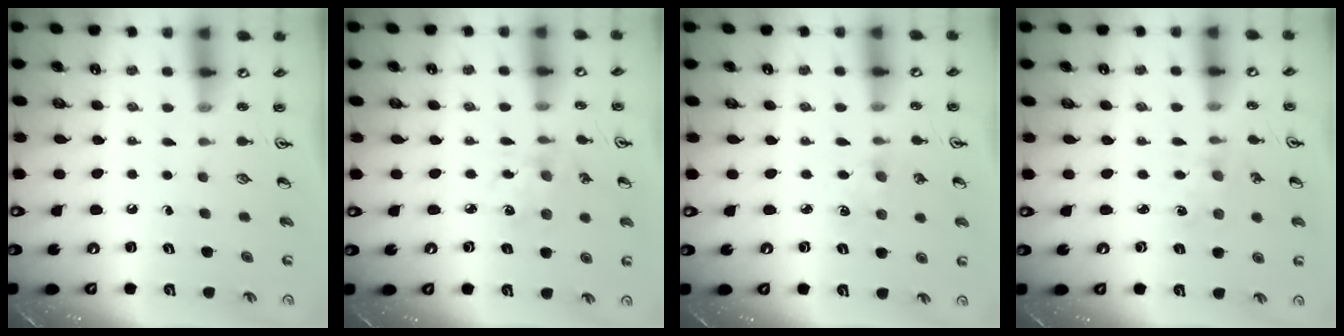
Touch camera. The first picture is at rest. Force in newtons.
{"total": 2.8, "press": 2.7, "slide": 0.7}
{"total": 4.0, "press": 4.0, "slide": 0.5}
{"total": 1.7, "press": 1.6, "slide": 0.4}